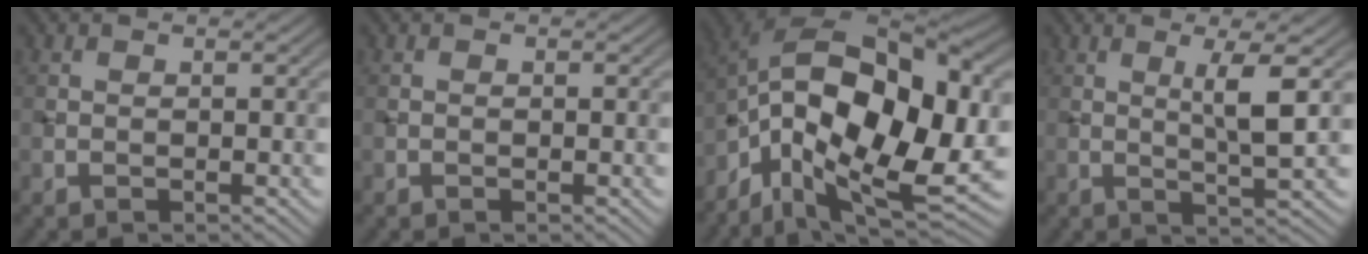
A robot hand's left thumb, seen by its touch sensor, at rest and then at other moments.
{"total": 0.0}
{"total": 18.7, "force": [-4.6, 10.1, 15.0], "torque": [-0.285, -0.018, -0.074]}
{"total": 4.6, "force": [1.2, 0.4, 4.4], "torque": [-0.088, -0.001, 0.028]}